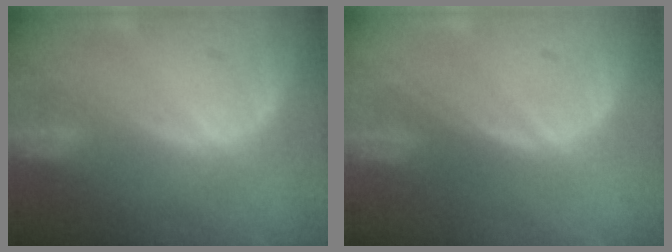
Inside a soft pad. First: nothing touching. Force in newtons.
{"total": 0.0}